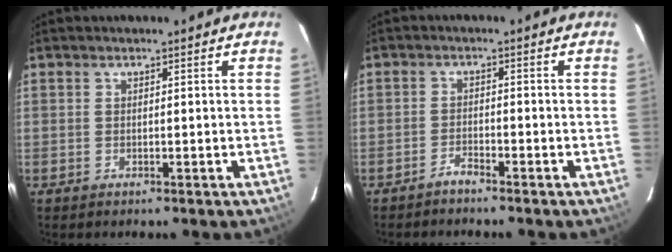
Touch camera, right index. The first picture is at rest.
{"total": 1.8, "force": [-1.8, 0.0, 0.4], "torque": [-0.019, 0.001, -0.034]}